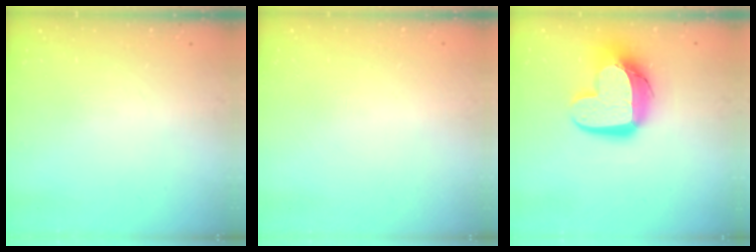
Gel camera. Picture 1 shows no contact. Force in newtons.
{"total": 0.0}
{"total": 15.1, "press": 15.0, "slide": 1.4}